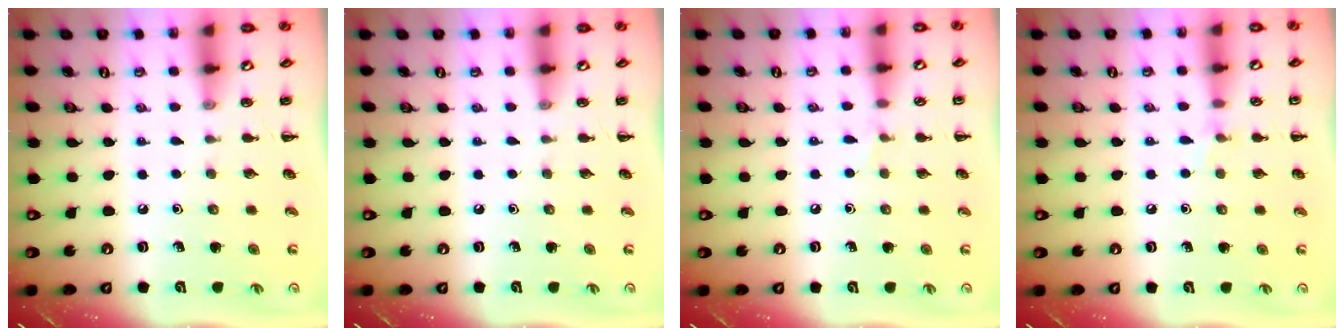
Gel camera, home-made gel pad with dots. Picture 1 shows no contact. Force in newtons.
{"total": 0.0}
{"total": 3.7, "press": 3.5, "slide": 1.2}
{"total": 4.7, "press": 4.4, "slide": 1.6}